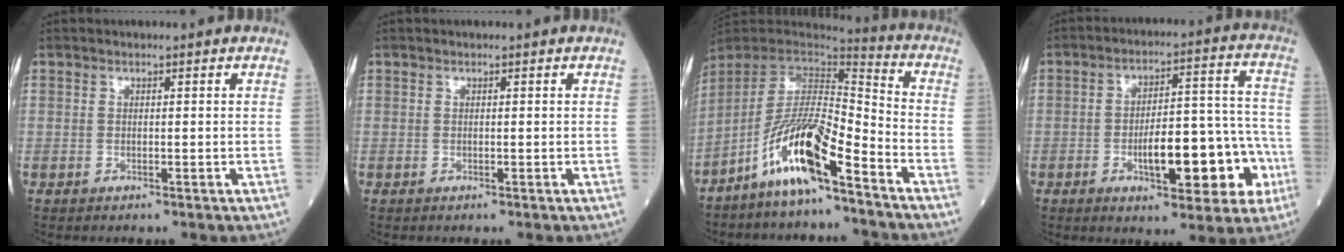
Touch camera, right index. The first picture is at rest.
{"total": 0.0}
{"total": 13.2, "force": [-8.1, 1.5, 10.3], "torque": [-0.205, -0.005, -0.152]}
{"total": 11.8, "force": [-3.7, 5.0, 10.0], "torque": [-0.127, 0.033, -0.043]}